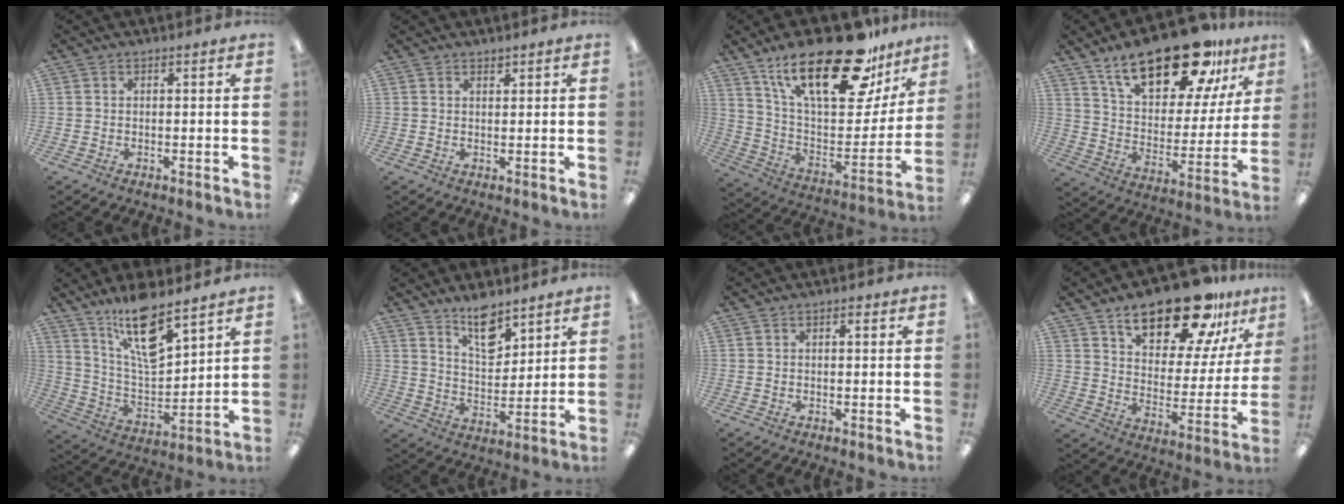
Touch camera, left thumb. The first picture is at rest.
{"total": 1.2, "force": [1.2, 0.4, 0.1], "torque": [-0.003, -0.002, 0.023]}
{"total": 28.6, "force": [18.9, 11.0, 18.6], "torque": [-0.285, -0.113, 0.321]}
{"total": 24.2, "force": [16.7, 10.1, 14.4], "torque": [-0.230, -0.092, 0.284]}
{"total": 16.1, "force": [11.5, 5.1, 10.0], "torque": [-0.182, -0.061, 0.198]}
{"total": 10.7, "force": [8.2, 4.7, 5.0], "torque": [-0.066, -0.052, 0.144]}
{"total": 1.2, "force": [0.7, 0.6, 0.8], "torque": [-0.009, 0.000, 0.009]}
{"total": 20.9, "force": [15.0, 8.3, 12.0], "torque": [-0.188, -0.084, 0.253]}